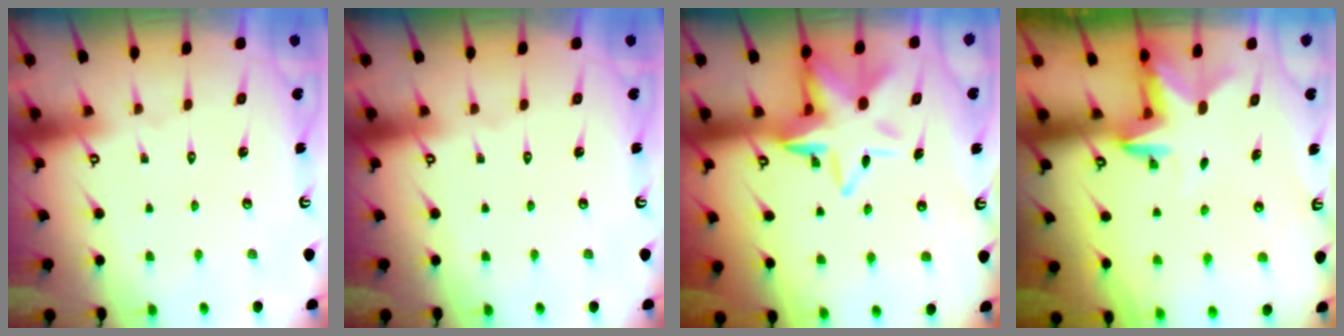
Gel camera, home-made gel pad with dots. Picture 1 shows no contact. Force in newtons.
{"total": 0.0}
{"total": 12.2, "press": 11.9, "slide": 2.7}
{"total": 2.8, "press": 2.8, "slide": 0.6}